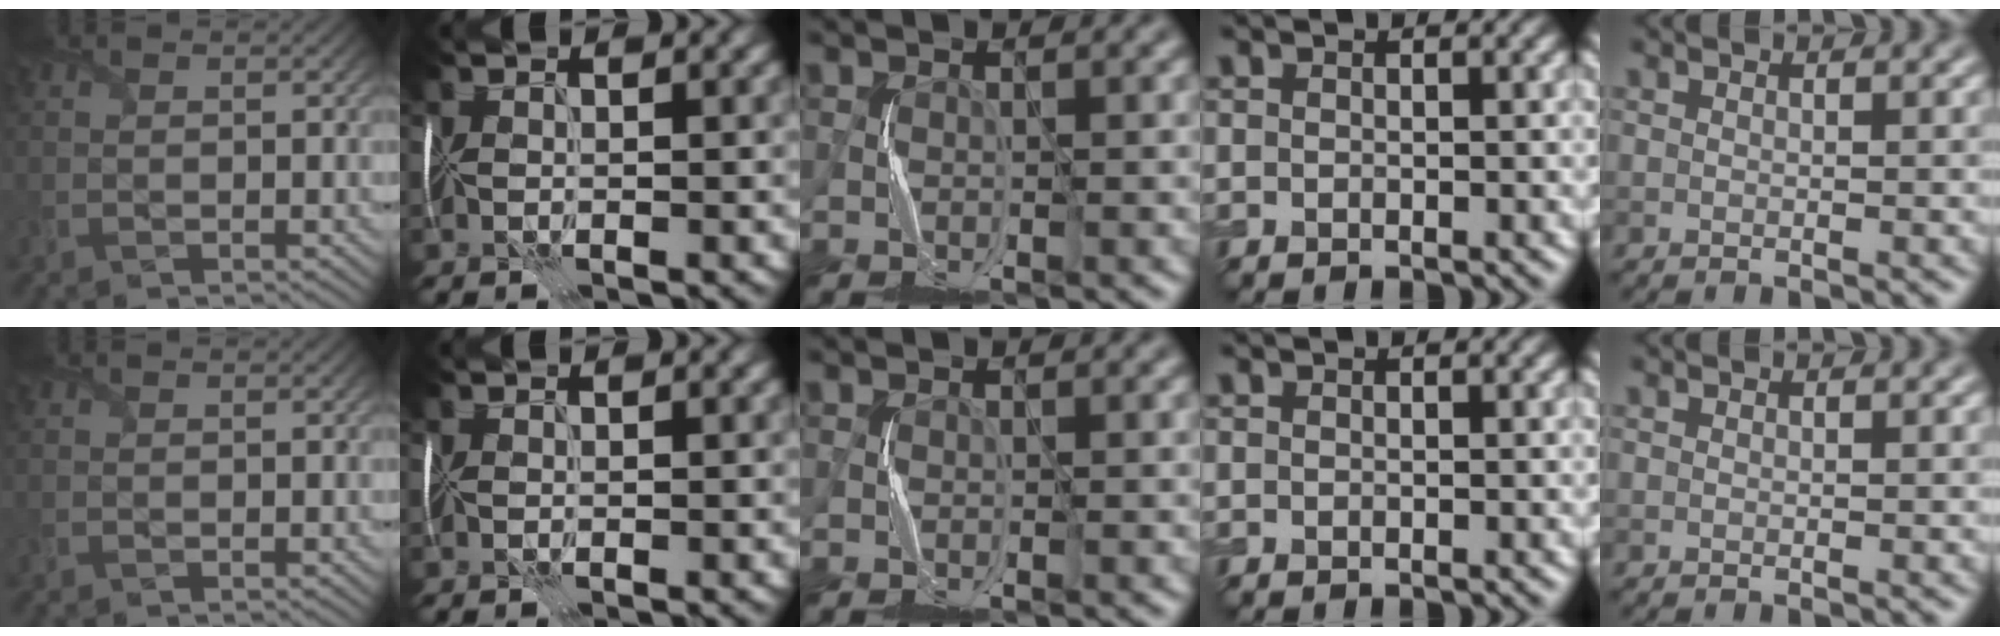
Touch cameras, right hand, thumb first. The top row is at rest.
{}